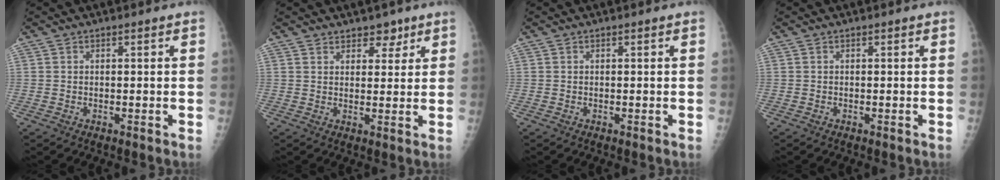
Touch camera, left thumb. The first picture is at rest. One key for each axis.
{"total": 3.6, "fx": 2.6, "fy": 2.2, "fz": 1.2, "tx": 0.014, "ty": -0.015, "tz": 0.038}
{"total": 0.0}
{"total": 0.0}